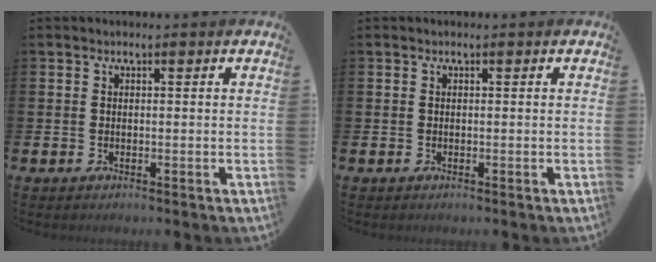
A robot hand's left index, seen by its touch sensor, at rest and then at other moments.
{"total": 0.0}